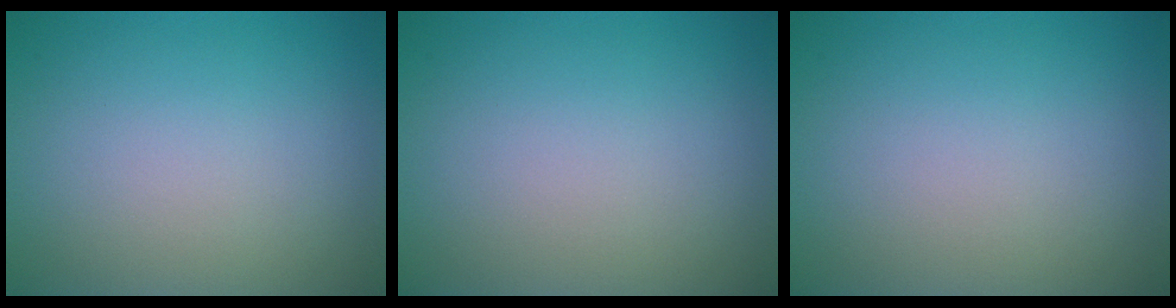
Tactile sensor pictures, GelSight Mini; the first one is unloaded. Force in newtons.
{"total": 0.0}
{"total": 0.0}